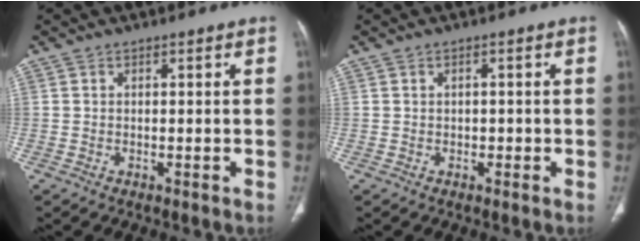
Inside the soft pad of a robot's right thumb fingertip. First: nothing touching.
{"total": 0.9, "force": [-0.1, 0.8, 0.4], "torque": [-0.003, 0.003, -0.002]}